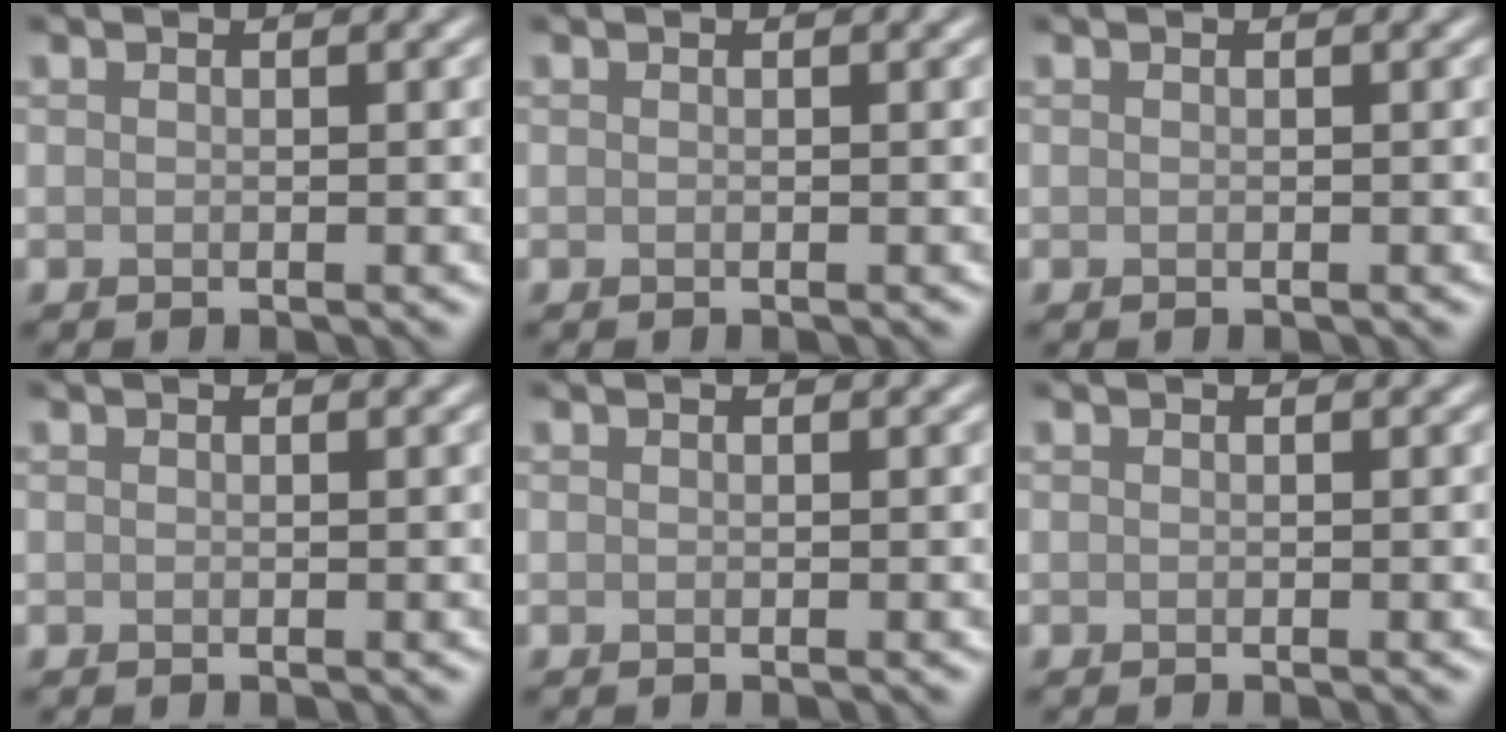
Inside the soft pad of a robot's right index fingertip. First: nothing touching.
{"total": 0.0}
{"total": 0.0}
{"total": 0.0}
{"total": 0.0}
{"total": 0.0}